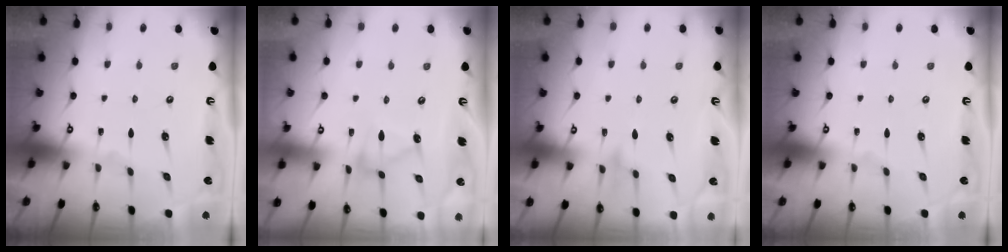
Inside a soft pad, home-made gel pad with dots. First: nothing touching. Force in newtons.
{"total": 8.7, "press": 8.6, "slide": 0.6}
{"total": 7.5, "press": 7.4, "slide": 0.6}
{"total": 0.0}